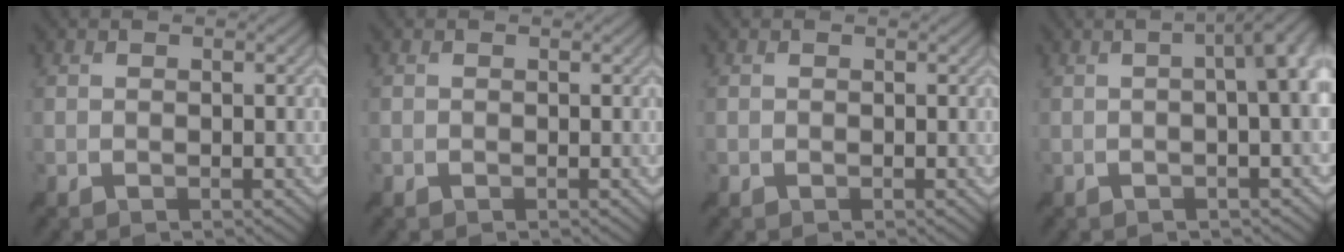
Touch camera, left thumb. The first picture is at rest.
{"total": 0.0}
{"total": 0.0}
{"total": 9.1, "force": [0.5, 2.8, 8.7], "torque": [-0.084, 0.030, -0.010]}